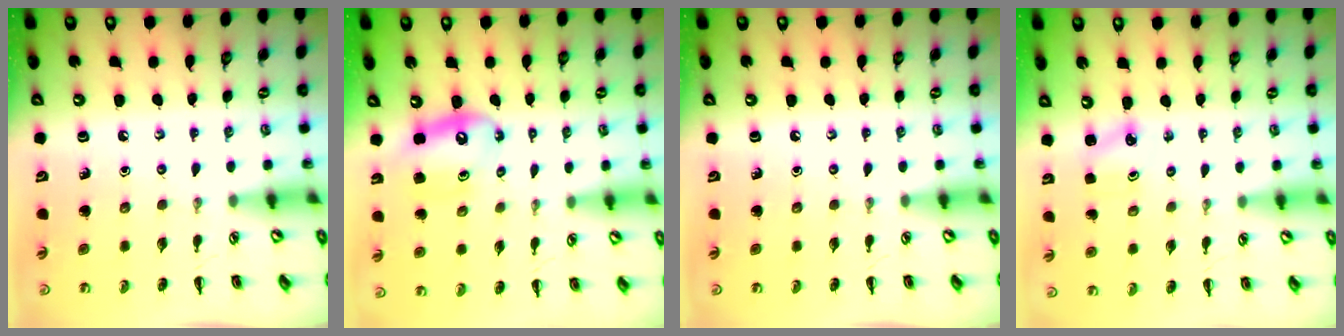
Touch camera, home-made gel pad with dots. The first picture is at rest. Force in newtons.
{"total": 10.7, "press": 10.3, "slide": 2.9}
{"total": 0.0}
{"total": 2.3, "press": 2.2, "slide": 0.7}